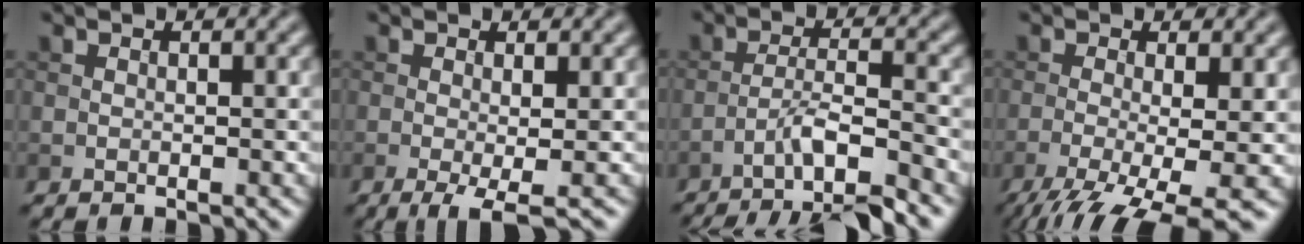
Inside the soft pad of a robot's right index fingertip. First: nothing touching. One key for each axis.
{"total": 3.1, "fx": -1.0, "fy": 0.5, "fz": 2.9, "tx": -0.051, "ty": -0.008, "tz": -0.018}
{"total": 6.8, "fx": -4.8, "fy": 1.0, "fz": 4.7, "tx": -0.069, "ty": 0.006, "tz": -0.086}
{"total": 9.5, "fx": -4.7, "fy": 2.8, "fz": 7.8, "tx": -0.145, "ty": -0.027, "tz": -0.077}